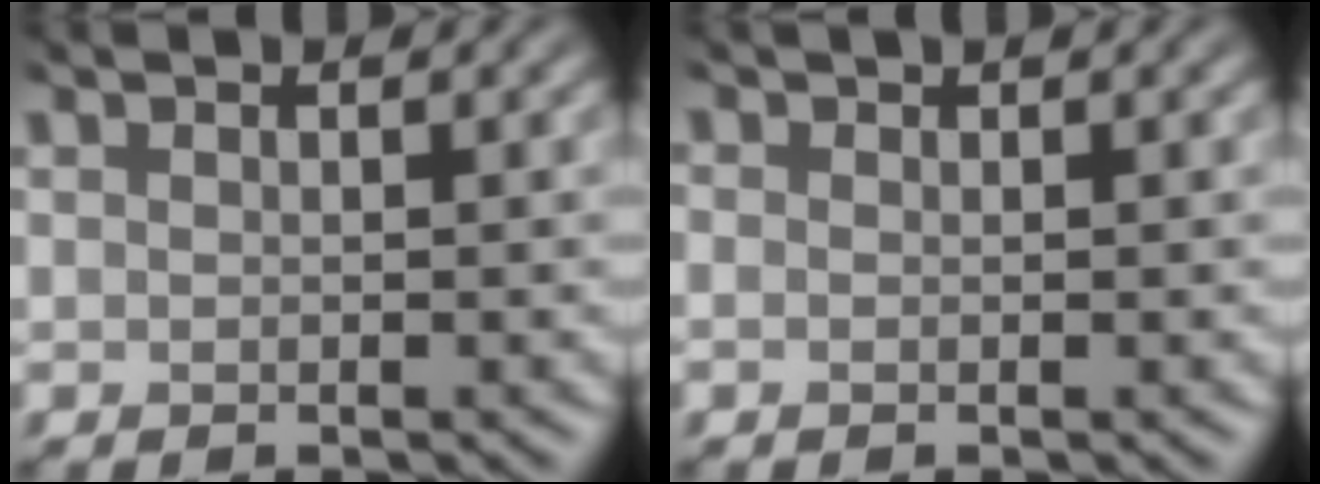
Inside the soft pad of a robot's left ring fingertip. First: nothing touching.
{"total": 0.7, "force": [-0.3, -0.4, -0.5], "torque": [0.003, -0.004, 0.006]}